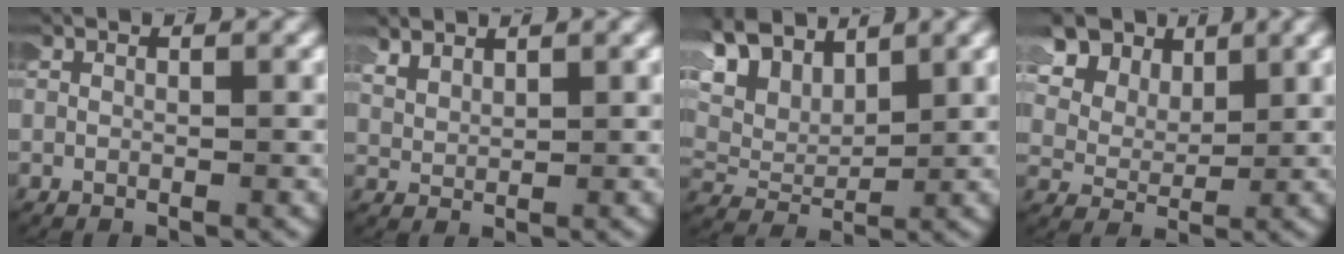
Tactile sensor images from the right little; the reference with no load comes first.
{"total": 1.8, "force": [1.5, 0.6, 0.6], "torque": [-0.022, -0.002, 0.037]}
{"total": 8.9, "force": [3.4, 6.3, 5.3], "torque": [-0.128, 0.001, 0.054]}
{"total": 10.1, "force": [5.5, 6.7, 5.3], "torque": [-0.106, 0.031, 0.072]}